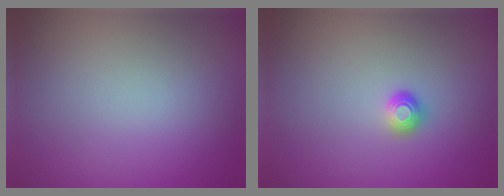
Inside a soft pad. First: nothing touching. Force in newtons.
{"total": 1.0, "press": 1.0, "slide": 0.1}